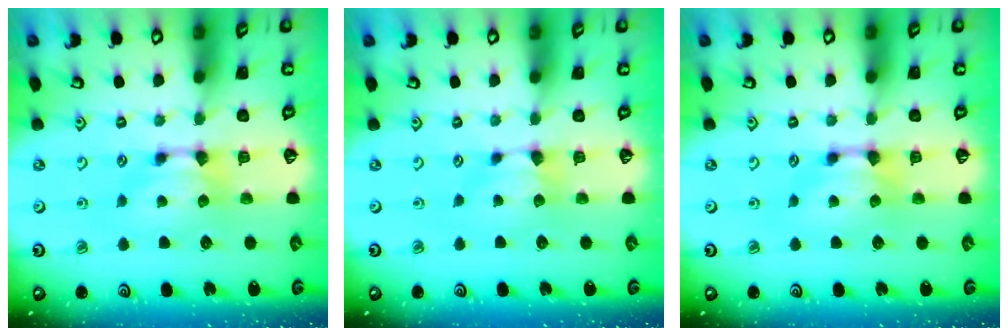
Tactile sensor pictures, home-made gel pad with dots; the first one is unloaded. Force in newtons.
{"total": 0.0}
{"total": 0.0}